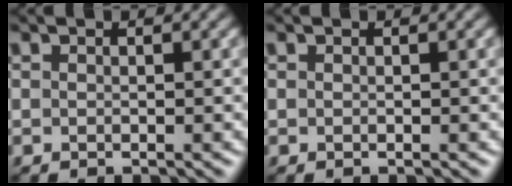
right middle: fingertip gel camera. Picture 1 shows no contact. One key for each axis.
{"total": 0.0}